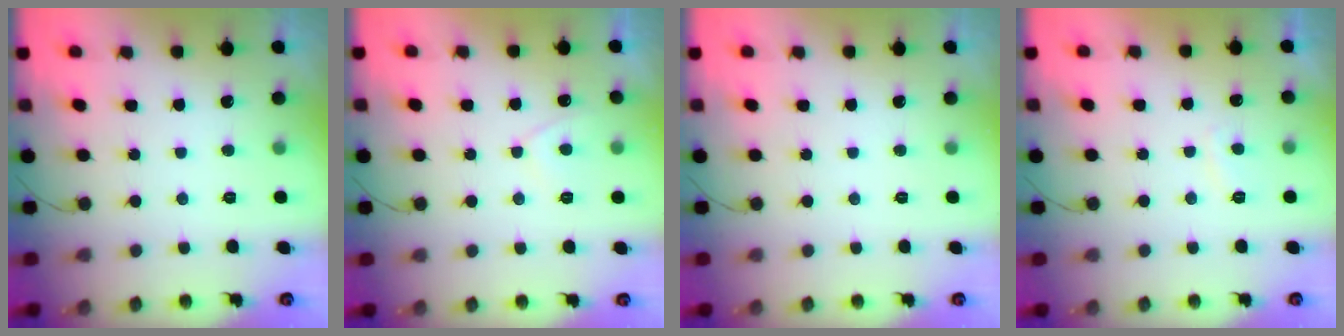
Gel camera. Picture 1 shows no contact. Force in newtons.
{"total": 2.8, "press": 2.7, "slide": 0.5}
{"total": 0.0}
{"total": 2.8, "press": 2.7, "slide": 0.7}